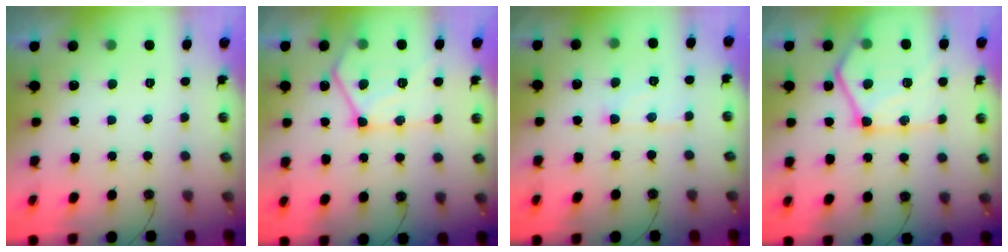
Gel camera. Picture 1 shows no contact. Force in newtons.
{"total": 16.9, "press": 16.8, "slide": 1.6}
{"total": 8.2, "press": 8.1, "slide": 0.7}
{"total": 22.1, "press": 21.9, "slide": 2.3}